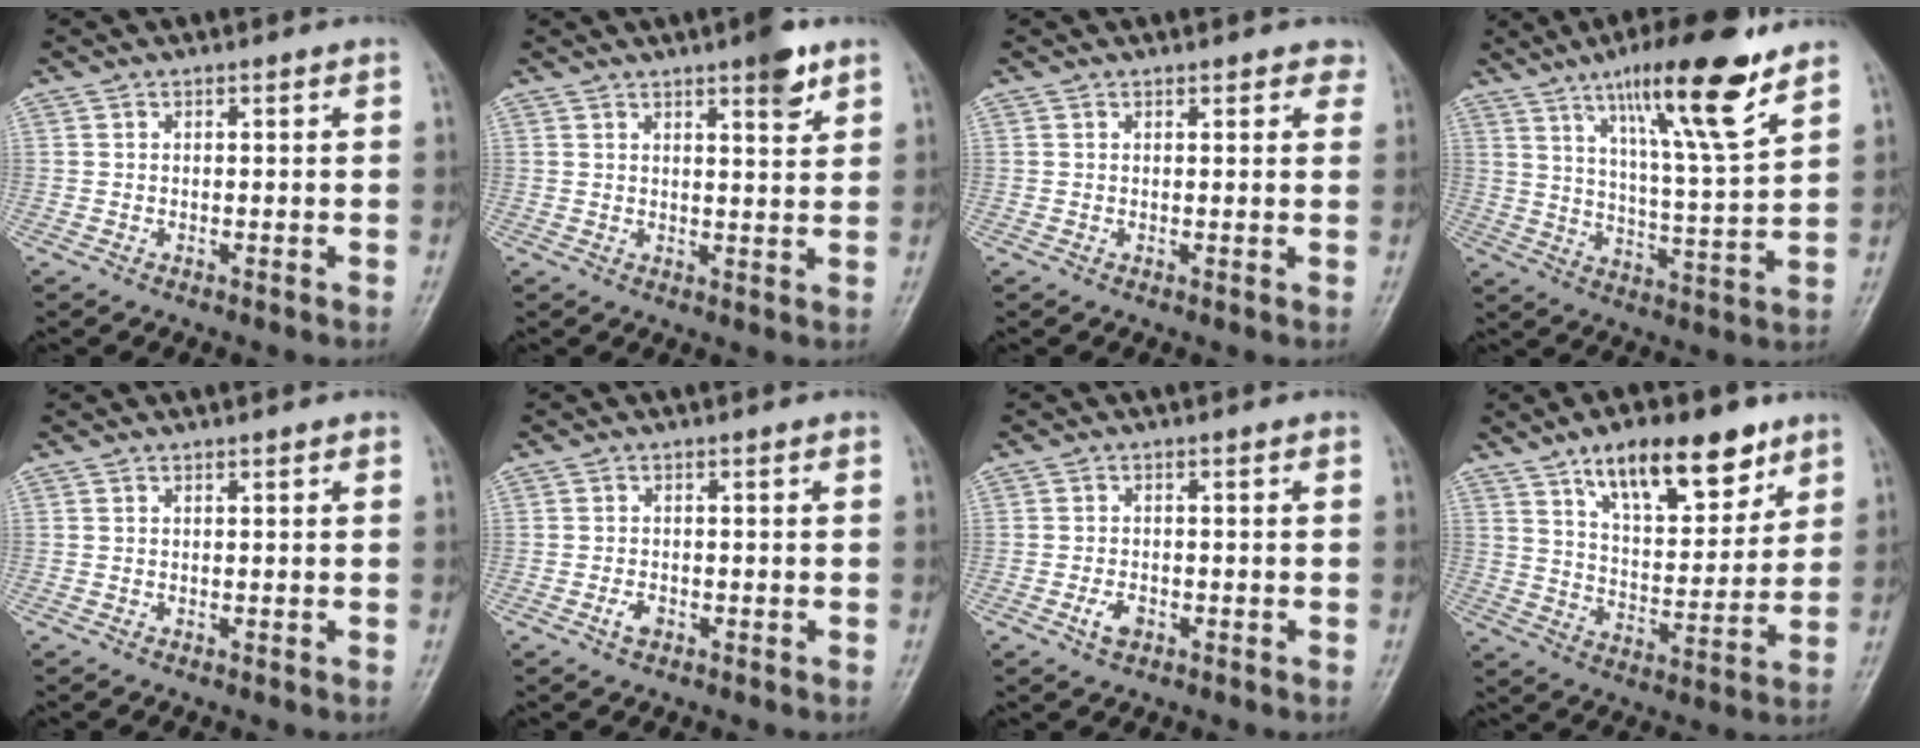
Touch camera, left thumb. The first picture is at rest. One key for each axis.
{"total": 5.3, "fx": 3.4, "fy": 1.2, "fz": 3.9, "tx": -0.045, "ty": -0.019, "tz": 0.045}
{"total": 2.7, "fx": 1.9, "fy": 1.3, "fz": 1.4, "tx": 0.009, "ty": -0.002, "tz": 0.016}
{"total": 17.3, "fx": 10.6, "fy": 2.4, "fz": 13.4, "tx": -0.205, "ty": -0.053, "tz": 0.175}
{"total": 0.5, "fx": 0.3, "fy": 0.2, "fz": 0.4, "tx": -0.005, "ty": 0.000, "tz": 0.002}
{"total": 1.8, "fx": -0.9, "fy": 1.1, "fz": 1.2, "tx": -0.024, "ty": 0.005, "tz": -0.017}
{"total": 2.6, "fx": -1.2, "fy": 1.6, "fz": 1.7, "tx": -0.034, "ty": 0.005, "tz": -0.021}
{"total": 16.5, "fx": 10.1, "fy": 6.9, "fz": 11.0, "tx": -0.131, "ty": -0.047, "tz": 0.168}